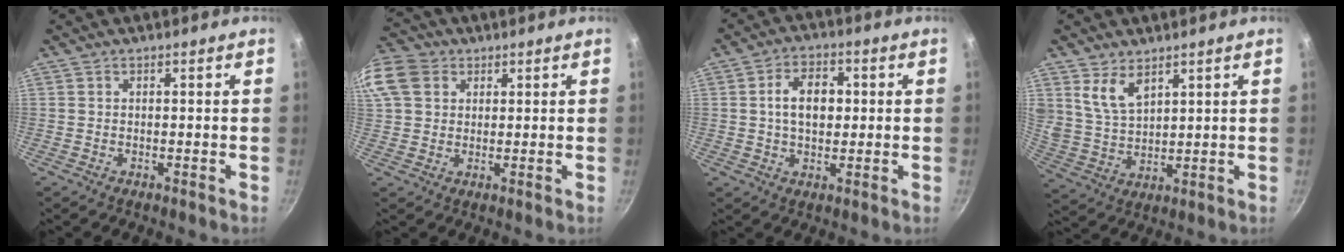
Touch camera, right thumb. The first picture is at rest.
{"total": 14.8, "force": [5.1, 11.8, 7.4], "torque": [-0.174, 0.029, 0.088]}
{"total": 8.1, "force": [0.8, 5.4, 6.0], "torque": [-0.081, 0.012, 0.008]}
{"total": 7.1, "force": [4.3, 3.7, 4.2], "torque": [-0.072, -0.027, 0.097]}